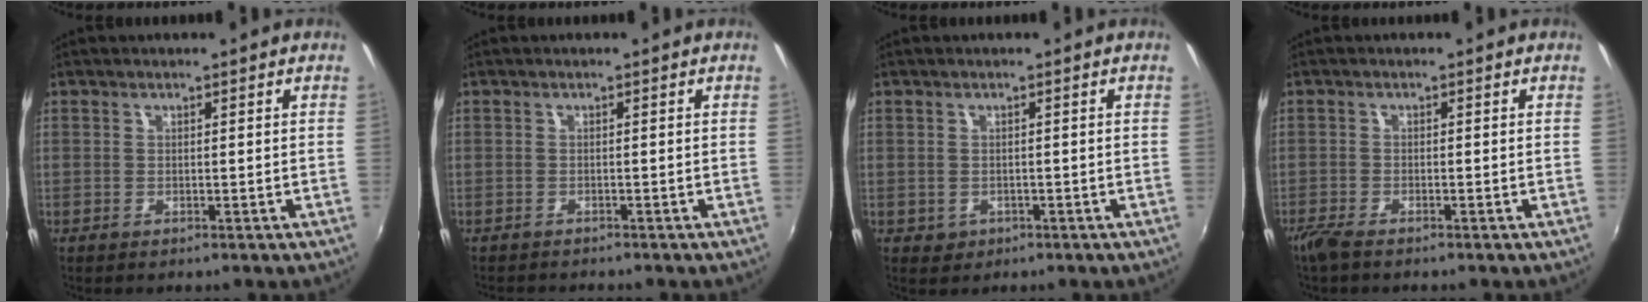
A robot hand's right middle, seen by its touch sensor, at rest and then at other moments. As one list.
[{"total": 2.0, "force": [-1.9, 0.3, 0.4], "torque": [-0.014, -0.014, -0.031]}, {"total": 1.9, "force": [-0.5, 1.8, 0.6], "torque": [-0.012, -0.003, -0.003]}, {"total": 2.9, "force": [-2.4, 0.4, 1.6], "torque": [-0.041, -0.010, -0.049]}]